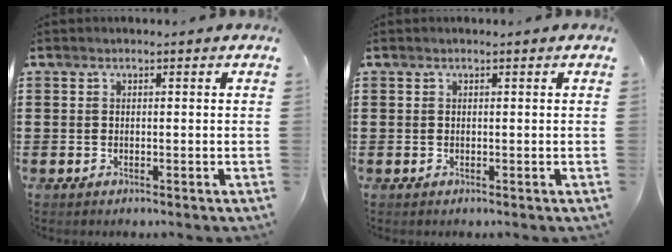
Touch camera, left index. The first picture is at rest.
{"total": 0.0}